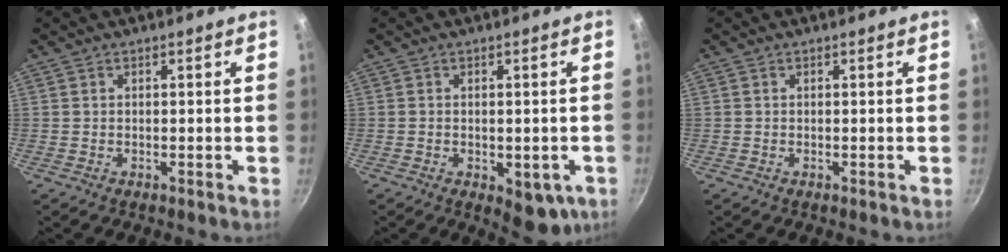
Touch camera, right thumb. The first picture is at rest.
{"total": 6.9, "force": [-2.4, 3.8, 5.3], "torque": [-0.042, 0.006, -0.021]}
{"total": 0.0}